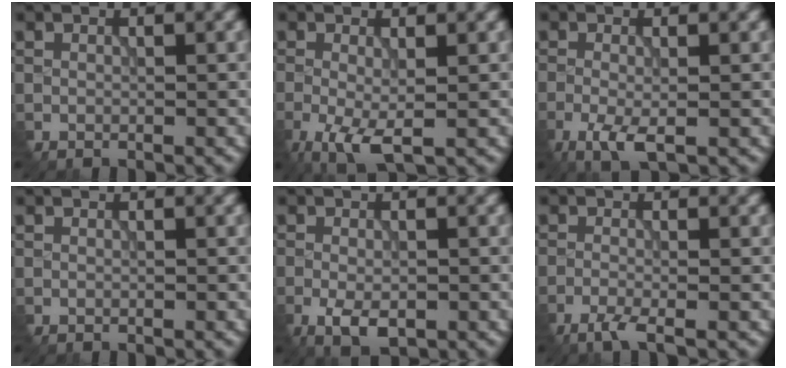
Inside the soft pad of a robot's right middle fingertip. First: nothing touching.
{"total": 4.1, "force": [-1.8, 1.5, 3.3], "torque": [-0.081, -0.013, -0.032]}
{"total": 3.2, "force": [-1.8, 0.9, 2.5], "torque": [-0.061, -0.008, -0.033]}
{"total": 0.0}
{"total": 3.0, "force": [-1.7, 1.3, 2.1], "torque": [-0.051, -0.010, -0.025]}
{"total": 2.6, "force": [-1.9, 0.2, 1.7], "torque": [-0.042, -0.005, -0.041]}